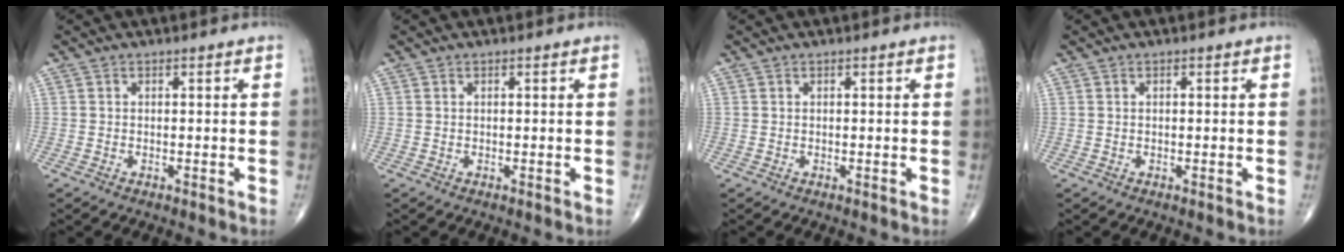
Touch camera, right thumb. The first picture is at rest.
{"total": 0.0}
{"total": 0.0}
{"total": 0.0}